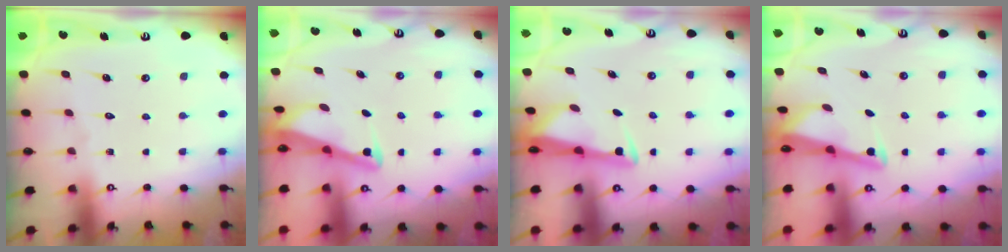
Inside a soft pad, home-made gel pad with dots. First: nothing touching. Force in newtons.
{"total": 2.8, "press": 2.8, "slide": 0.3}
{"total": 3.1, "press": 3.0, "slide": 0.9}
{"total": 2.5, "press": 2.5, "slide": 0.1}